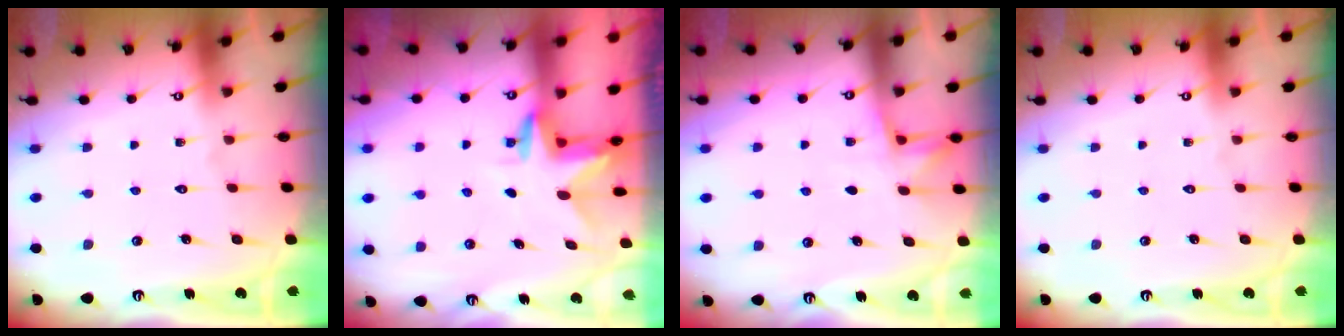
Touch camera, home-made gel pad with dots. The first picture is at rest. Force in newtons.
{"total": 3.0, "press": 3.0, "slide": 0.2}
{"total": 4.9, "press": 4.5, "slide": 1.9}
{"total": 0.0}